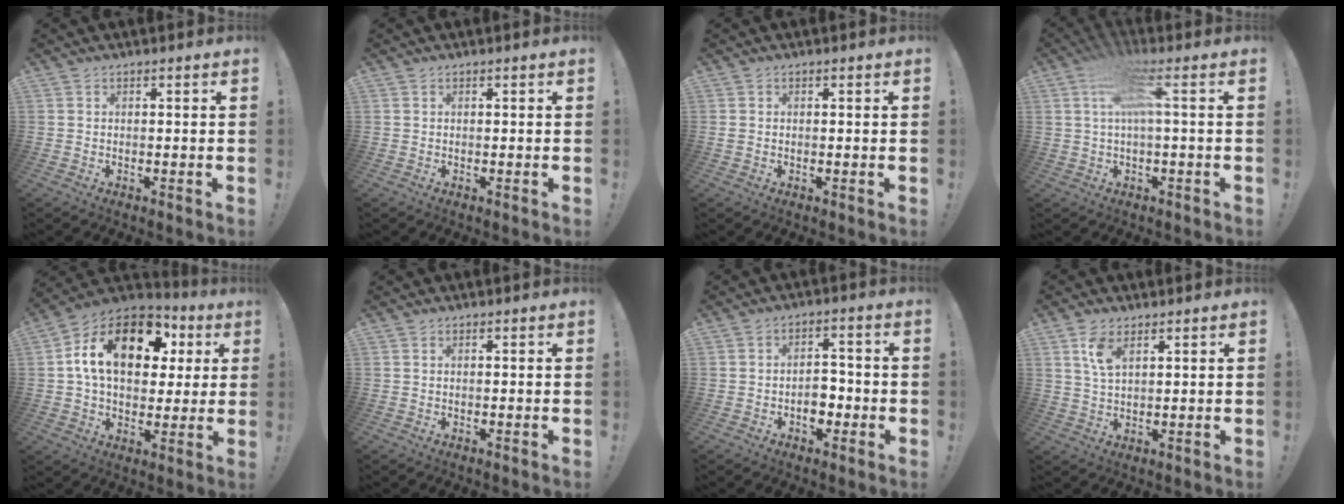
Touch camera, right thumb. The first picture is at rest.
{"total": 0.0}
{"total": 0.6, "force": [0.1, 0.5, 0.3], "torque": [-0.008, 0.002, 0.002]}
{"total": 7.7, "force": [1.9, 1.6, 7.3], "torque": [-0.131, -0.001, 0.031]}
{"total": 19.3, "force": [5.9, 12.0, 14.0], "torque": [-0.240, -0.011, 0.097]}
{"total": 0.0}
{"total": 6.4, "force": [-2.2, 4.7, 3.9], "torque": [-0.064, 0.015, -0.038]}
{"total": 6.0, "force": [2.9, 2.7, 4.4], "torque": [-0.081, -0.006, 0.054]}